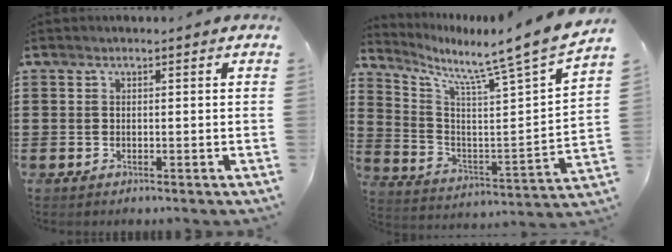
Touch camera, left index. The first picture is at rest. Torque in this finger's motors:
{"motor_torque": [1.96, -0.18, 0.04, 0.11]}